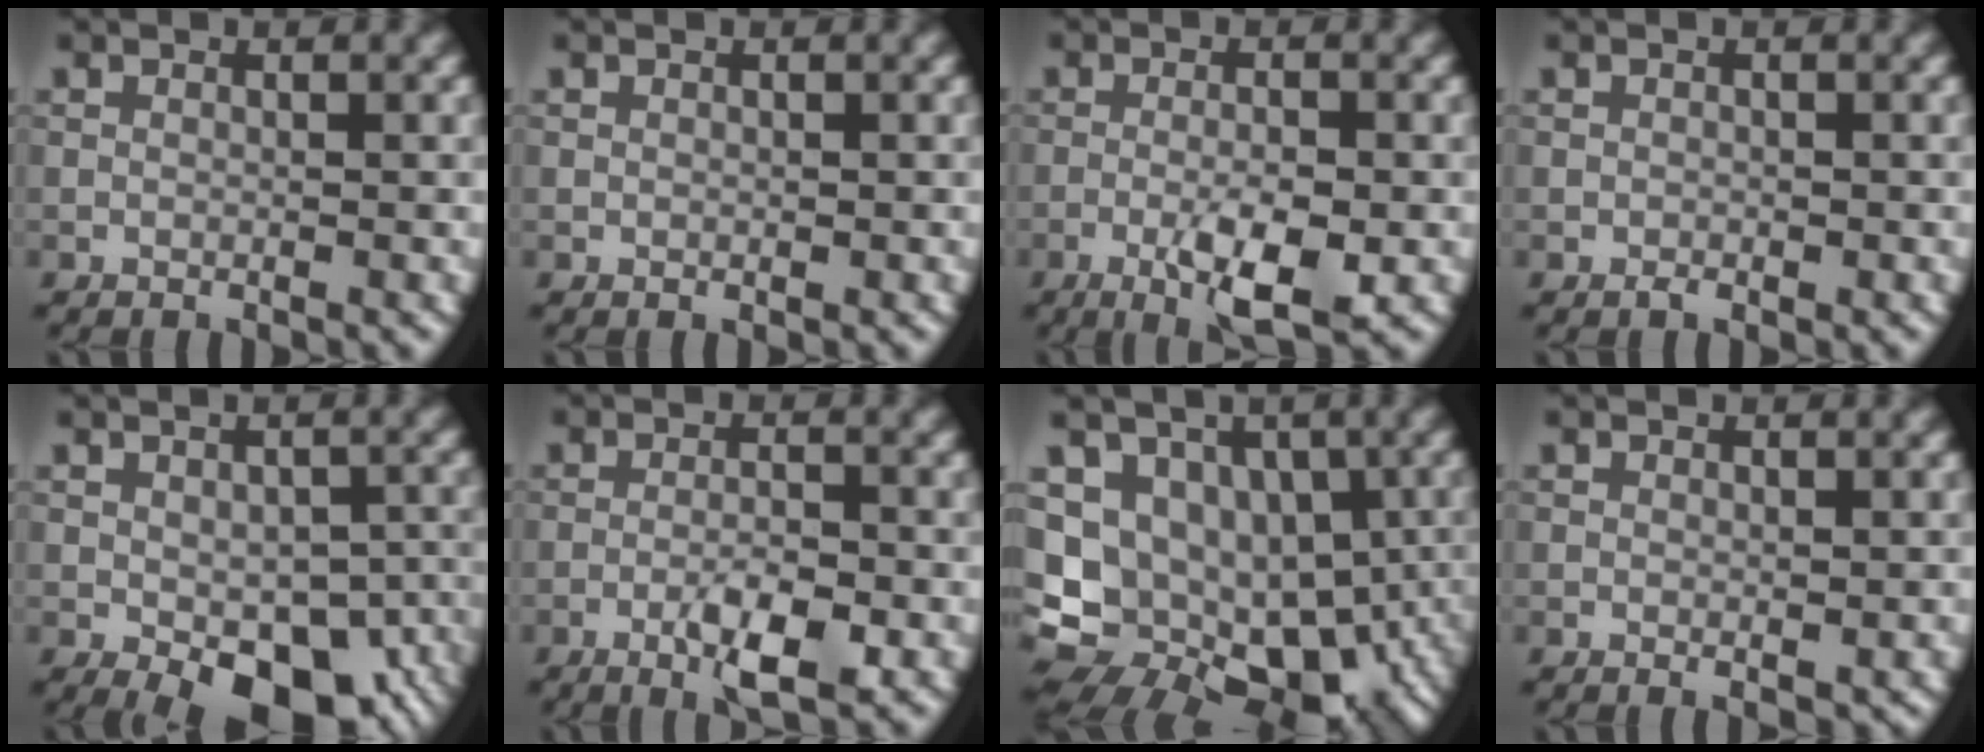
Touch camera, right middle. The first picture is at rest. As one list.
[{"total": 0.0}, {"total": 4.8, "force": [-1.8, 1.3, 4.2], "torque": [-0.075, -0.002, -0.031]}, {"total": 0.5, "force": [-0.3, 0.3, 0.3], "torque": [-0.003, 0.001, -0.004]}, {"total": 10.5, "force": [-4.6, 5.4, 7.7], "torque": [-0.111, -0.029, -0.049]}, {"total": 4.0, "force": [-1.9, 0.9, 3.4], "torque": [-0.062, 0.002, -0.032]}, {"total": 15.0, "force": [-2.1, 11.5, 9.5], "torque": [-0.134, -0.004, -0.011]}, {"total": 0.8, "force": [-0.1, 0.3, 0.8], "torque": [-0.009, -0.003, 0.000]}]